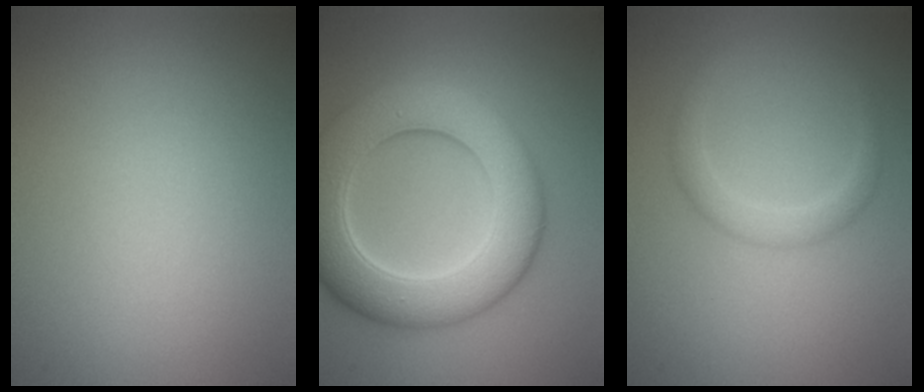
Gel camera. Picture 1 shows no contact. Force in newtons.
{"total": 9.4, "press": 9.4, "slide": 0.1}
{"total": 1.9, "press": 1.9, "slide": 0.0}